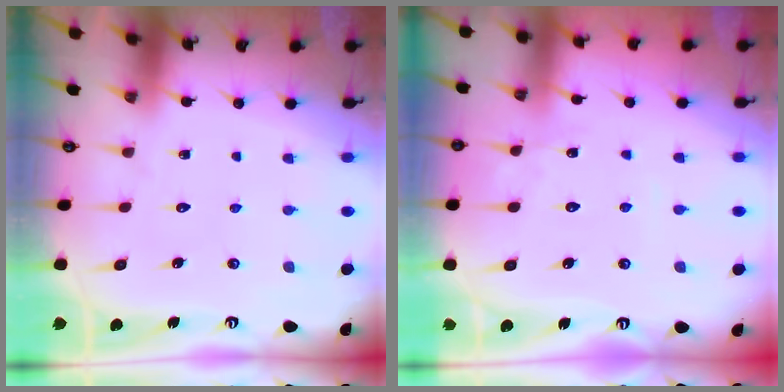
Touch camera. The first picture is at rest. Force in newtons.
{"total": 2.2, "press": 2.2, "slide": 0.3}